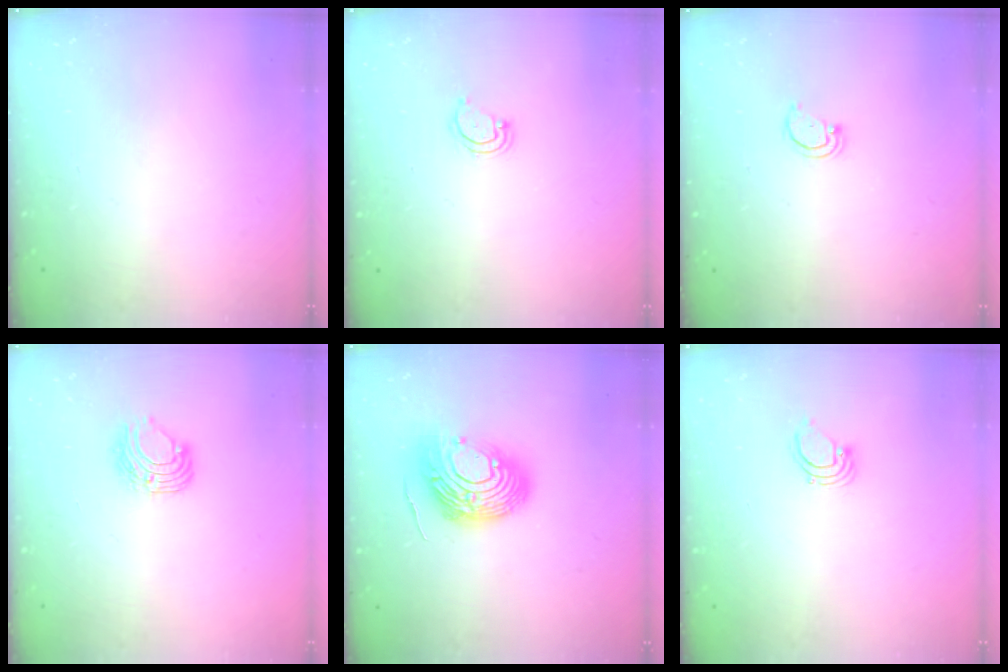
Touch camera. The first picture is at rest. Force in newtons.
{"total": 4.0, "press": 3.9, "slide": 0.4}
{"total": 2.1, "press": 2.1, "slide": 0.2}
{"total": 7.5, "press": 7.5, "slide": 0.7}
{"total": 14.4, "press": 14.3, "slide": 2.2}
{"total": 2.2, "press": 2.2, "slide": 0.2}